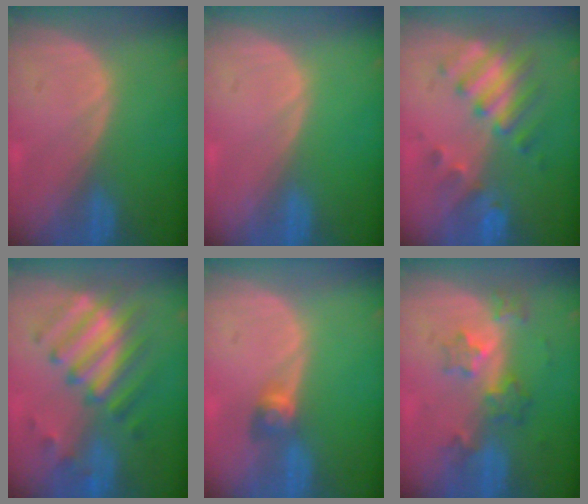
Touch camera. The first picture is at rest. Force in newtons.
{"total": 0.0}
{"total": 7.9, "press": 7.1, "slide": 3.4}
{"total": 8.3, "press": 8.3, "slide": 0.7}
{"total": 2.8, "press": 2.5, "slide": 1.3}
{"total": 5.9, "press": 5.4, "slide": 2.4}